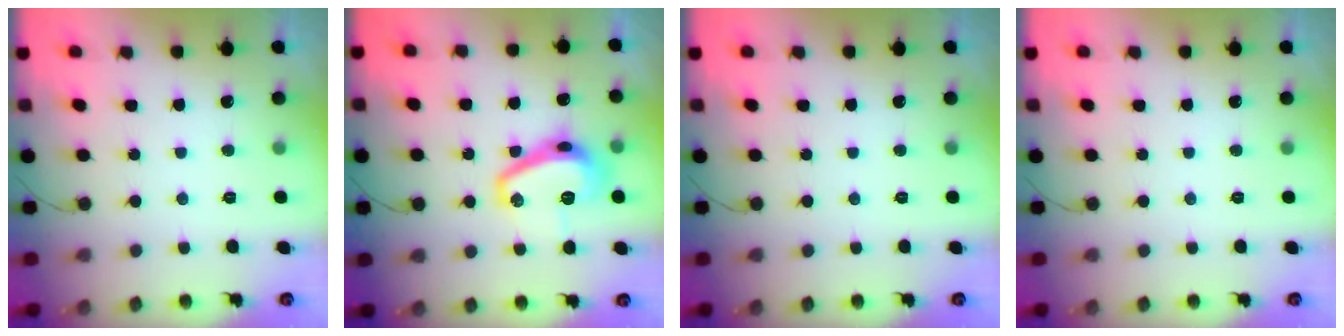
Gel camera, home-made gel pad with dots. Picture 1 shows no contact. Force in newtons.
{"total": 14.0, "press": 14.0, "slide": 0.8}
{"total": 0.0}
{"total": 0.0}